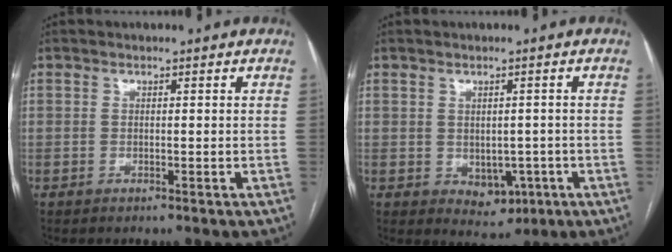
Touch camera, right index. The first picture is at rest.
{"total": 4.7, "force": [-1.2, 3.3, 3.1], "torque": [-0.035, 0.001, -0.002]}